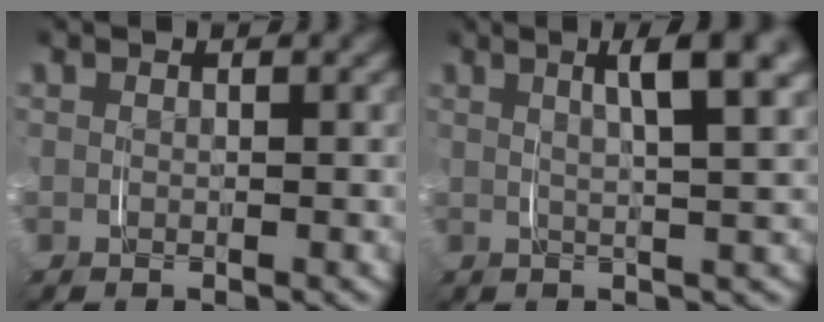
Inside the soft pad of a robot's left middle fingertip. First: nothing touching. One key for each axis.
{"total": 4.0, "fx": 2.6, "fy": -0.7, "fz": 2.9, "tx": -0.027, "ty": 0.018, "tz": 0.037}